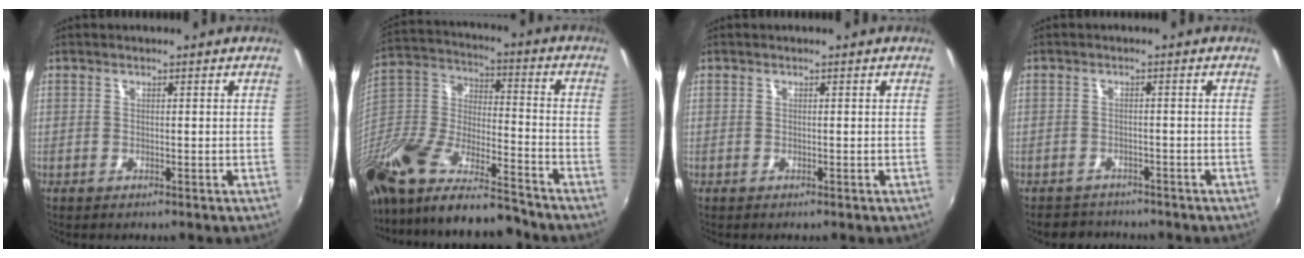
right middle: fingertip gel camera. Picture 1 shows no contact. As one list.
[{"total": 22.5, "force": [-15.9, 7.6, 14.0], "torque": [-0.282, -0.033, -0.282]}, {"total": 0.0}, {"total": 4.6, "force": [-4.0, 2.2, 0.3], "torque": [-0.019, 0.005, -0.064]}]